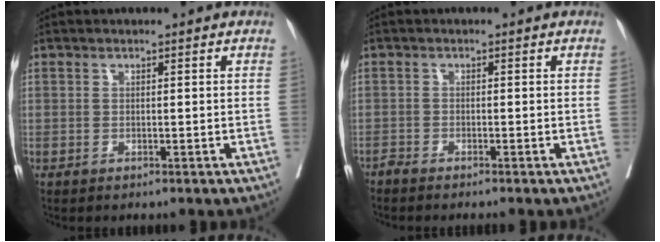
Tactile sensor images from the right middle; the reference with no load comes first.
{"total": 1.8, "force": [-1.7, -0.3, 0.5], "torque": [-0.005, 0.000, -0.032]}